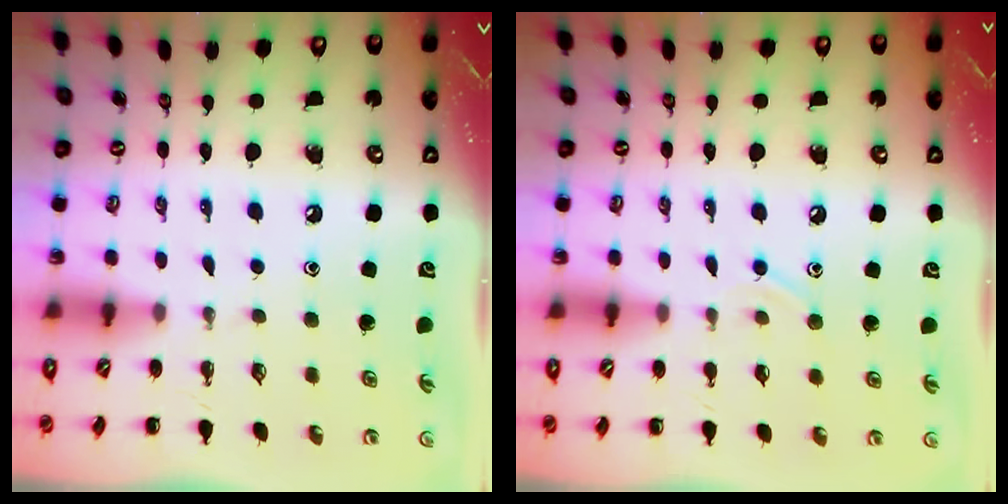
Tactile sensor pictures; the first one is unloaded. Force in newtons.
{"total": 7.0, "press": 6.6, "slide": 2.3}